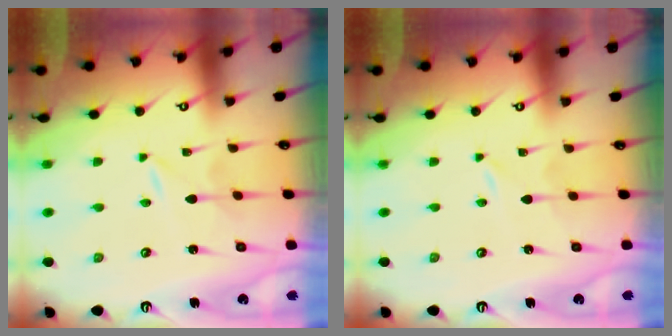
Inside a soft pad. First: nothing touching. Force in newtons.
{"total": 0.0}